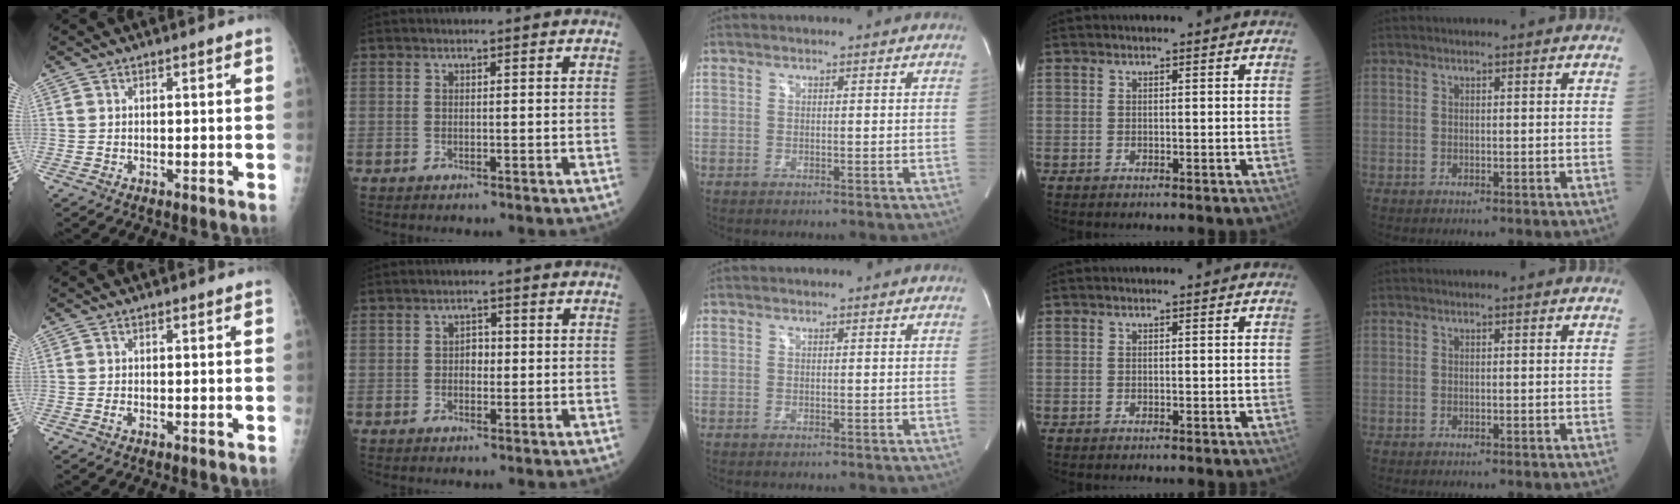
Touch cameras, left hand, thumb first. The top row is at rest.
{"thumb": {"total": 0.7, "force": [-0.2, 0.4, 0.5], "torque": [-0.008, -0.001, -0.004]}, "index": {"total": 2.1, "force": [-0.1, 1.5, 1.5], "torque": [-0.026, 0.005, -0.001]}}